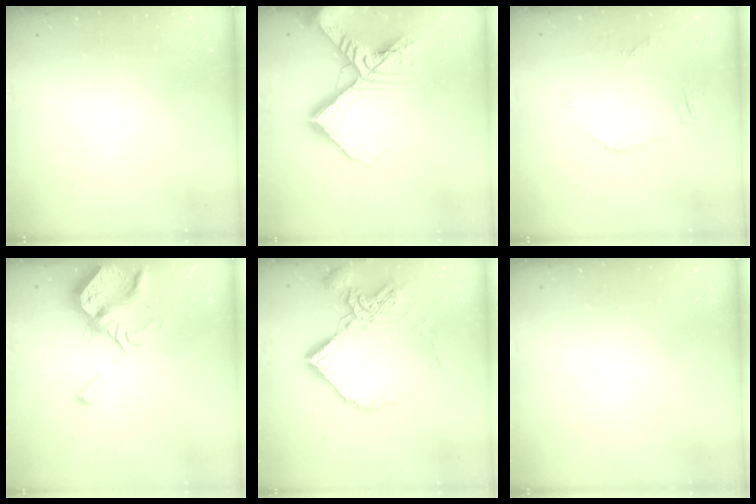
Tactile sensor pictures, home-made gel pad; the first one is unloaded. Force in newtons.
{"total": 20.9, "press": 20.7, "slide": 2.5}
{"total": 6.7, "press": 6.7, "slide": 0.5}
{"total": 6.9, "press": 6.8, "slide": 1.0}
{"total": 17.5, "press": 17.4, "slide": 1.8}
{"total": 1.8, "press": 1.8, "slide": 0.1}